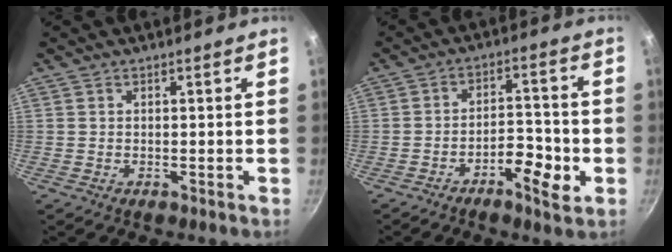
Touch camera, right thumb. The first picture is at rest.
{"total": 8.0, "force": [-3.4, 3.0, 6.6], "torque": [-0.093, 0.027, -0.055]}